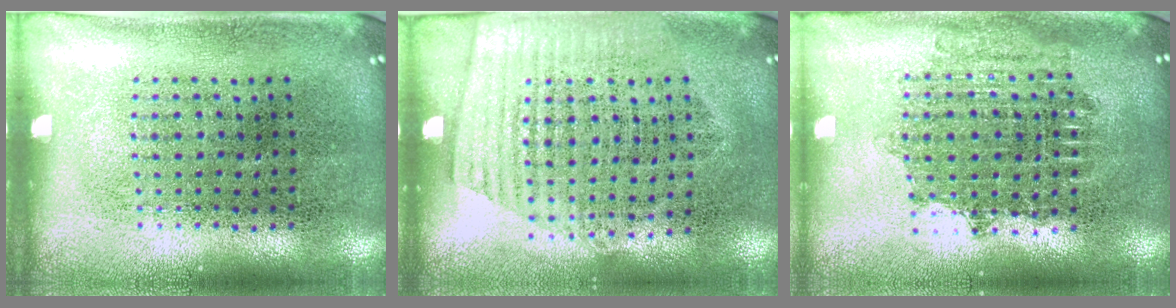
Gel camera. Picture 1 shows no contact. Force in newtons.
{"total": 1.5, "press": 1.2, "slide": 0.8}
{"total": 1.8, "press": 1.5, "slide": 1.0}